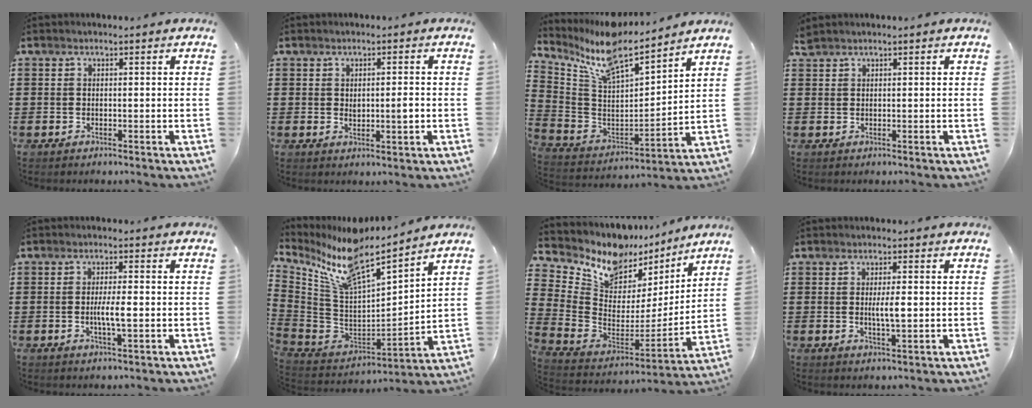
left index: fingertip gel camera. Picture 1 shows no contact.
{"total": 2.3, "force": [0.0, 0.6, 2.2], "torque": [-0.033, -0.006, -0.002]}
{"total": 9.5, "force": [8.0, 2.6, 4.6], "torque": [-0.127, -0.046, 0.137]}
{"total": 1.2, "force": [1.1, 0.2, 0.3], "torque": [-0.008, 0.000, 0.023]}
{"total": 3.8, "force": [-0.5, 0.6, 3.8], "torque": [-0.073, -0.003, -0.012]}
{"total": 10.9, "force": [8.8, 2.4, 6.0], "torque": [-0.163, -0.064, 0.147]}
{"total": 8.7, "force": [7.2, 4.5, 1.7], "torque": [-0.079, -0.064, 0.128]}
{"total": 3.4, "force": [0.1, 0.7, 3.3], "torque": [-0.062, -0.004, 0.000]}